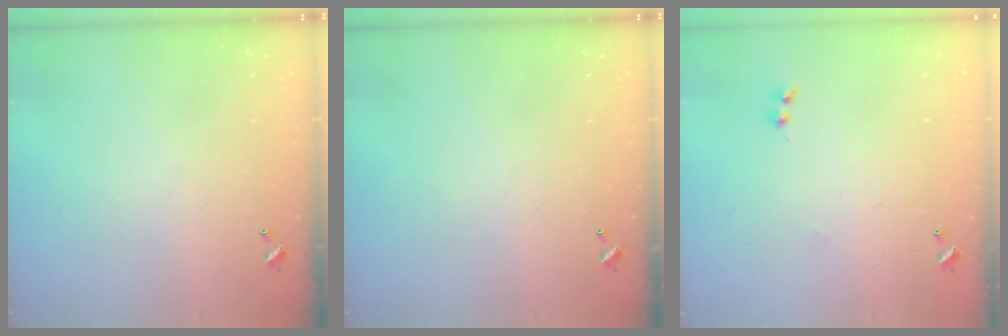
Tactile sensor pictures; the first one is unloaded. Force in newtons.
{"total": 0.0}
{"total": 2.0, "press": 2.0, "slide": 0.5}